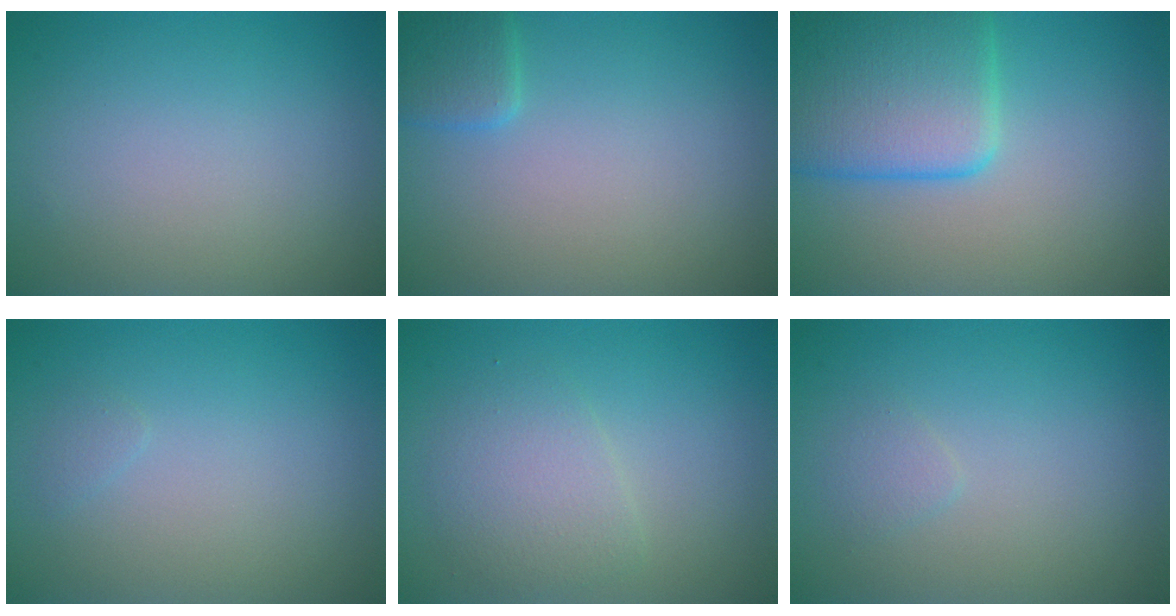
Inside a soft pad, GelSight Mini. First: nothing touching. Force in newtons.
{"total": 2.1, "press": 2.1, "slide": 0.1}
{"total": 8.0, "press": 8.0, "slide": 0.4}
{"total": 0.6, "press": 0.5, "slide": 0.1}
{"total": 2.8, "press": 2.8, "slide": 0.1}
{"total": 0.8, "press": 0.8, "slide": 0.0}